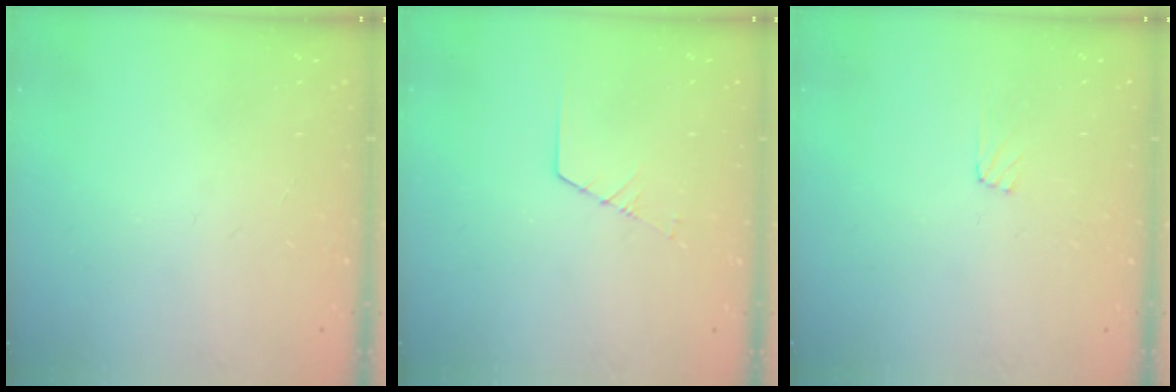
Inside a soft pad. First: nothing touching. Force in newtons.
{"total": 1.3, "press": 1.3, "slide": 0.1}
{"total": 7.1, "press": 7.0, "slide": 0.5}